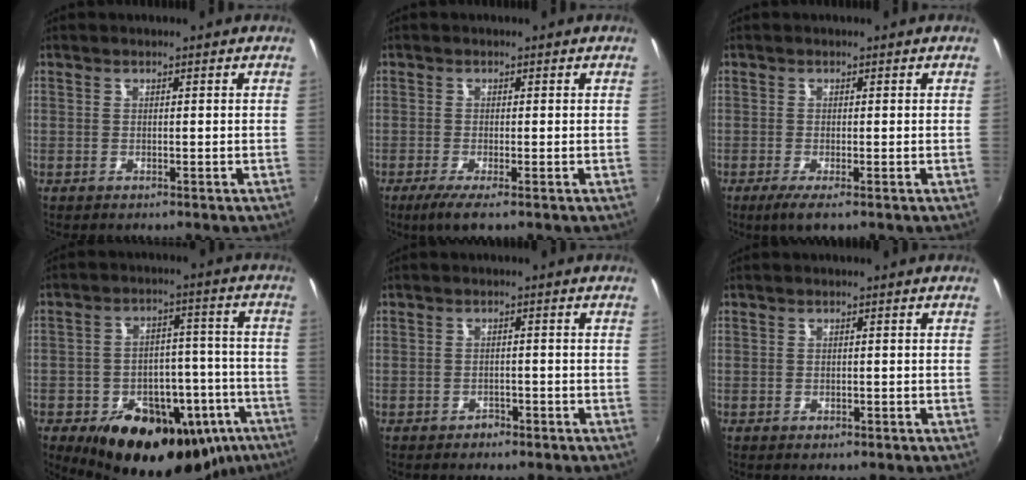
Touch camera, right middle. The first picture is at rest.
{"total": 3.2, "force": [-1.8, 0.0, 2.7], "torque": [-0.064, -0.014, -0.036]}
{"total": 2.4, "force": [-1.2, 0.0, 2.1], "torque": [-0.048, -0.012, -0.023]}
{"total": 26.2, "force": [-14.5, 15.6, 15.3], "torque": [-0.257, 0.012, -0.173]}
{"total": 1.9, "force": [-1.5, 1.0, 0.5], "torque": [-0.013, -0.001, -0.022]}
{"total": 0.7, "force": [-0.5, 0.4, 0.4], "torque": [-0.006, -0.003, -0.007]}